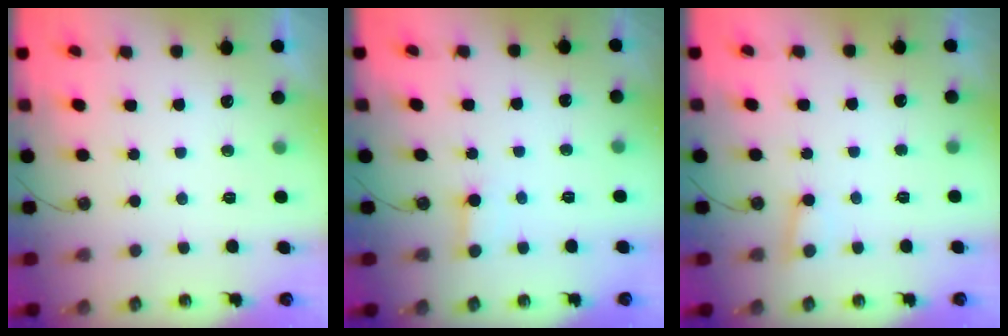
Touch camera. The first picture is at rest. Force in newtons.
{"total": 2.3, "press": 2.3, "slide": 0.2}
{"total": 3.9, "press": 3.8, "slide": 0.4}